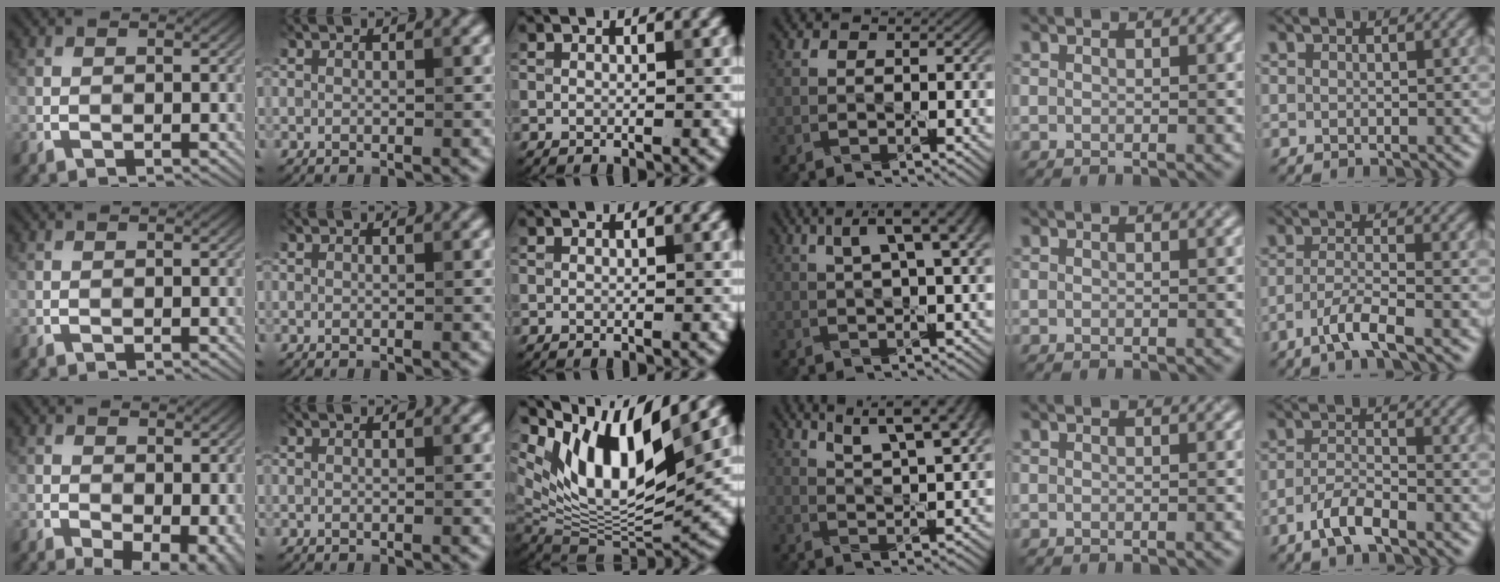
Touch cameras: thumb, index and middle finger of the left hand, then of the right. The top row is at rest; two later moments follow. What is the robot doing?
{"motion": "pour", "object": "sugar"}